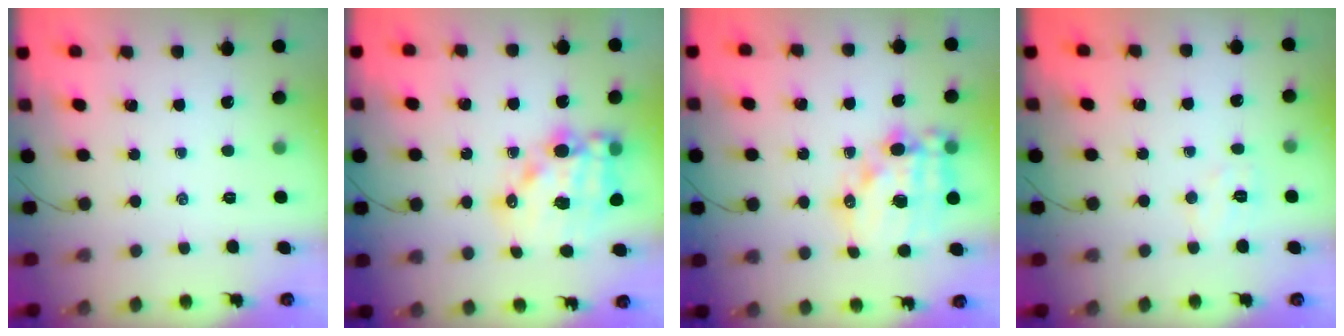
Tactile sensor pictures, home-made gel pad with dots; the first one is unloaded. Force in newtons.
{"total": 15.4, "press": 15.0, "slide": 3.2}
{"total": 16.4, "press": 16.0, "slide": 3.7}
{"total": 5.4, "press": 5.3, "slide": 1.1}